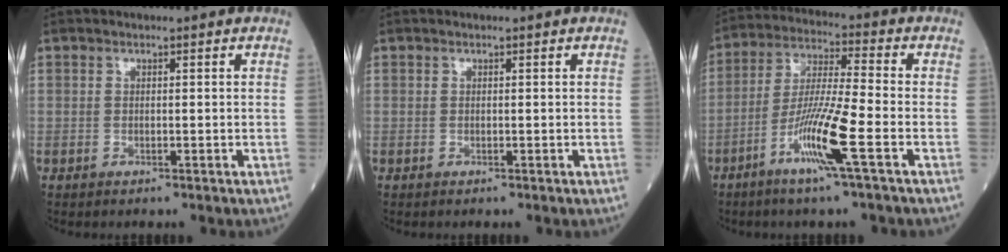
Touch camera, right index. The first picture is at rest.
{"total": 0.0}
{"total": 10.5, "force": [-4.6, -0.8, 9.4], "torque": [-0.184, -0.009, -0.091]}